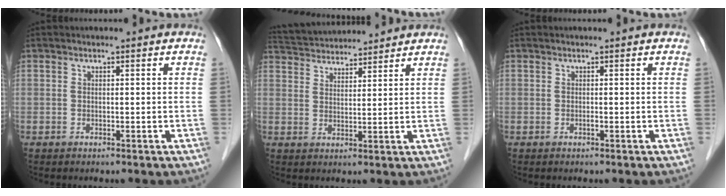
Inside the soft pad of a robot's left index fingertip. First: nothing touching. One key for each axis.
{"total": 11.2, "fx": 10.8, "fy": 1.6, "fz": 2.8, "tx": -0.057, "ty": 0.037, "tz": 0.174}
{"total": 0.0}